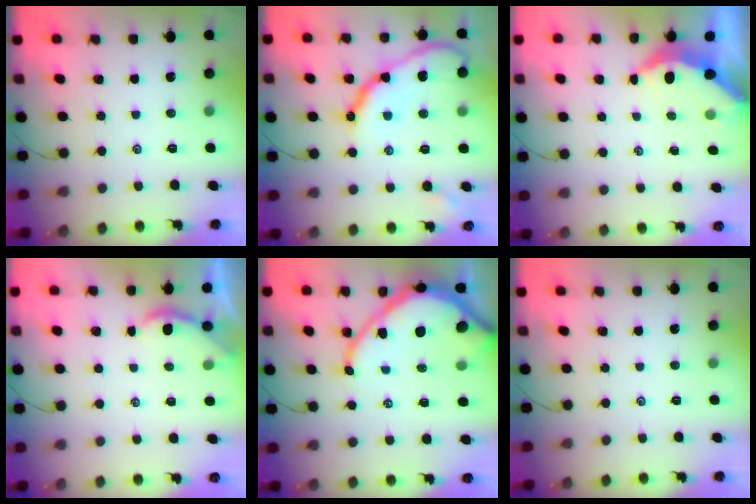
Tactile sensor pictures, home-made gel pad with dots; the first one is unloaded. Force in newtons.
{"total": 12.4, "press": 12.4, "slide": 0.6}
{"total": 4.4, "press": 4.4, "slide": 0.5}
{"total": 1.5, "press": 1.5, "slide": 0.2}
{"total": 14.0, "press": 14.0, "slide": 1.5}
{"total": 0.0}